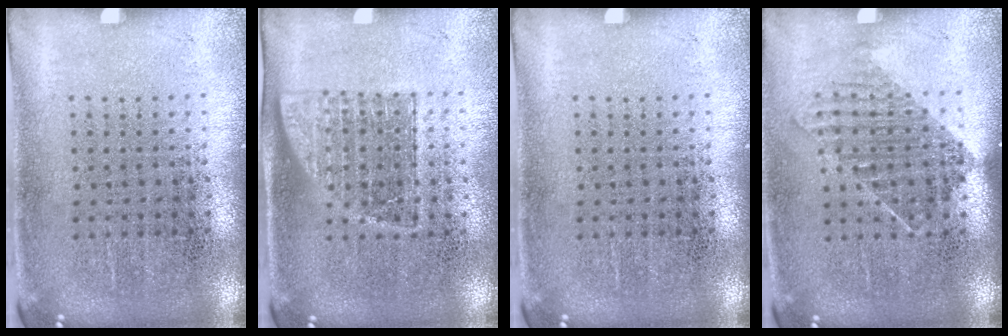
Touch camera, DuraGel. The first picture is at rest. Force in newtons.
{"total": 1.1, "press": 0.9, "slide": 0.6}
{"total": 0.0}
{"total": 1.2, "press": 1.0, "slide": 0.7}